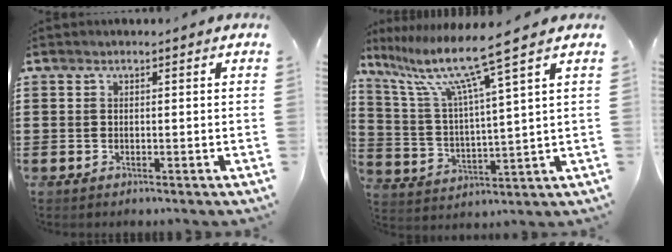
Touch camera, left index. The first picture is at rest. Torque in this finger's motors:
{"motor_torque": [1.02, -0.97, 0.52, 0.21]}